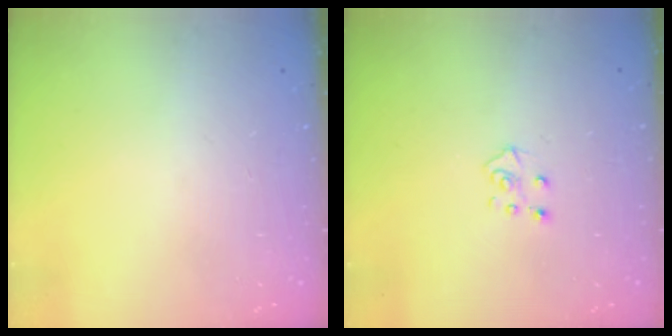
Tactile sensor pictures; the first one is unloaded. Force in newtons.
{"total": 5.1, "press": 5.1, "slide": 0.4}